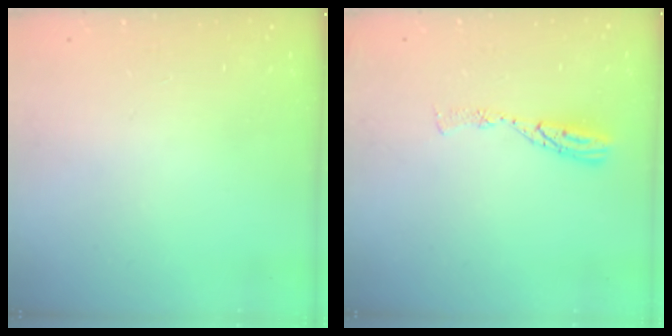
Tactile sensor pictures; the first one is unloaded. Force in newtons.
{"total": 7.8, "press": 7.8, "slide": 0.8}